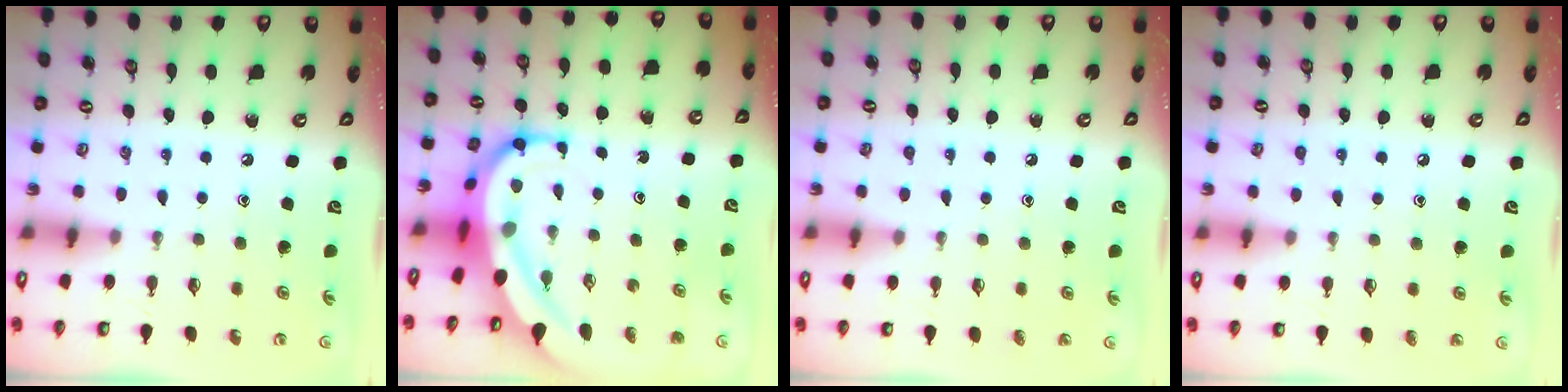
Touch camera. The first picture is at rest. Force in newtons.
{"total": 12.0, "press": 12.0, "slide": 1.2}
{"total": 1.7, "press": 1.7, "slide": 0.1}
{"total": 5.0, "press": 4.9, "slide": 1.0}